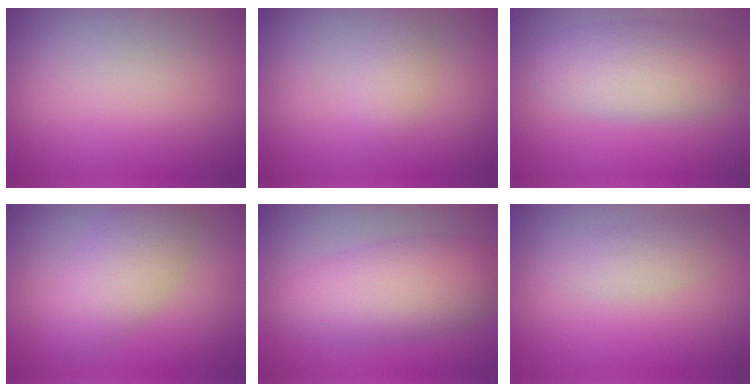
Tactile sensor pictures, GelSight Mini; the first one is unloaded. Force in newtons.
{"total": 1.5, "press": 1.5, "slide": 0.1}
{"total": 5.5, "press": 5.5, "slide": 0.5}
{"total": 4.7, "press": 4.7, "slide": 0.3}
{"total": 6.9, "press": 6.9, "slide": 0.1}
{"total": 1.8, "press": 1.8, "slide": 0.1}